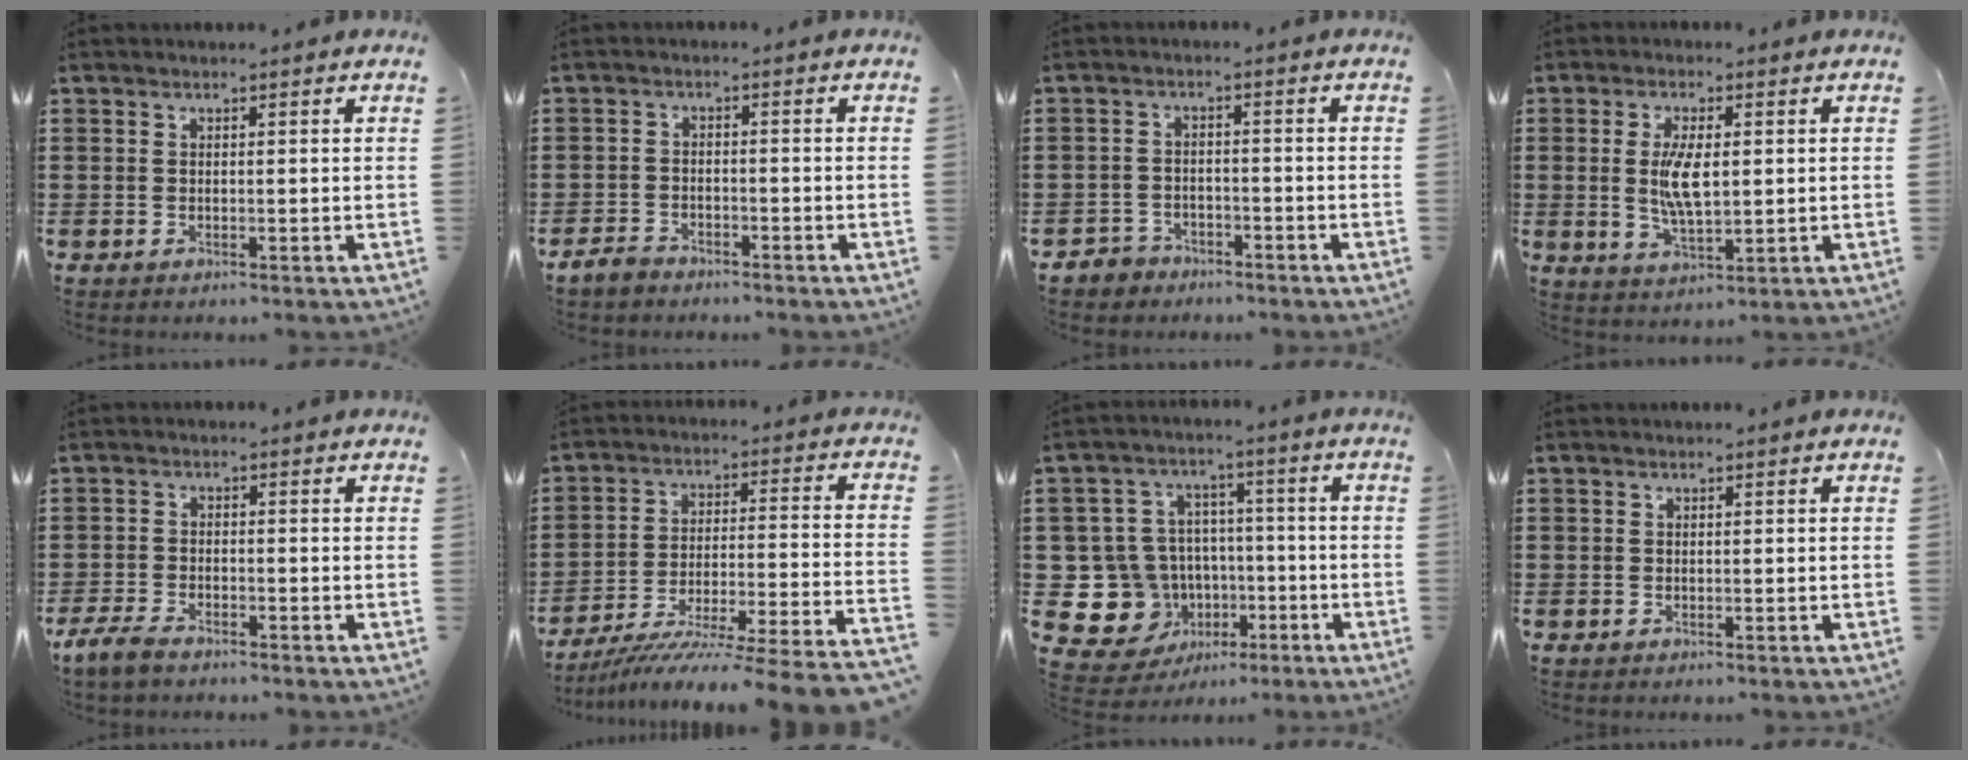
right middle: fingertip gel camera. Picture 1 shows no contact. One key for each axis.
{"total": 2.4, "fx": -2.1, "fy": 0.8, "fz": 0.8, "tx": -0.033, "ty": -0.002, "tz": -0.047}
{"total": 2.5, "fx": -2.3, "fy": 0.8, "fz": -0.1, "tx": -0.007, "ty": -0.002, "tz": -0.051}
{"total": 6.3, "fx": 0.9, "fy": 2.5, "fz": 5.8, "tx": -0.131, "ty": 0.000, "tz": 0.010}
{"total": 3.3, "fx": -2.7, "fy": 0.9, "fz": 1.7, "tx": -0.053, "ty": -0.004, "tz": -0.059}
{"total": 7.9, "fx": -6.8, "fy": -0.9, "fz": 3.9, "tx": -0.060, "ty": -0.019, "tz": -0.140}
{"total": 11.9, "fx": -3.9, "fy": 10.7, "fz": 3.5, "tx": -0.123, "ty": 0.004, "tz": -0.059}
{"total": 0.6, "fx": -0.3, "fy": 0.5, "fz": 0.1, "tx": -0.004, "ty": 0.001, "tz": -0.006}